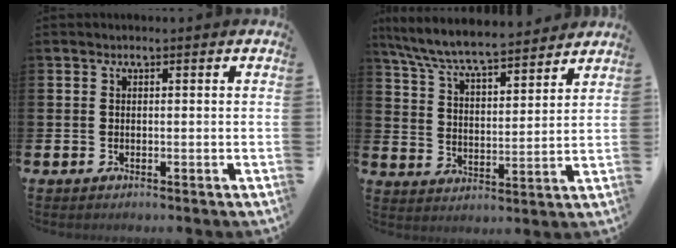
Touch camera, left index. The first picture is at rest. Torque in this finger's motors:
{"motor_torque": [1.13, -1.01, 1.02, 0.21]}